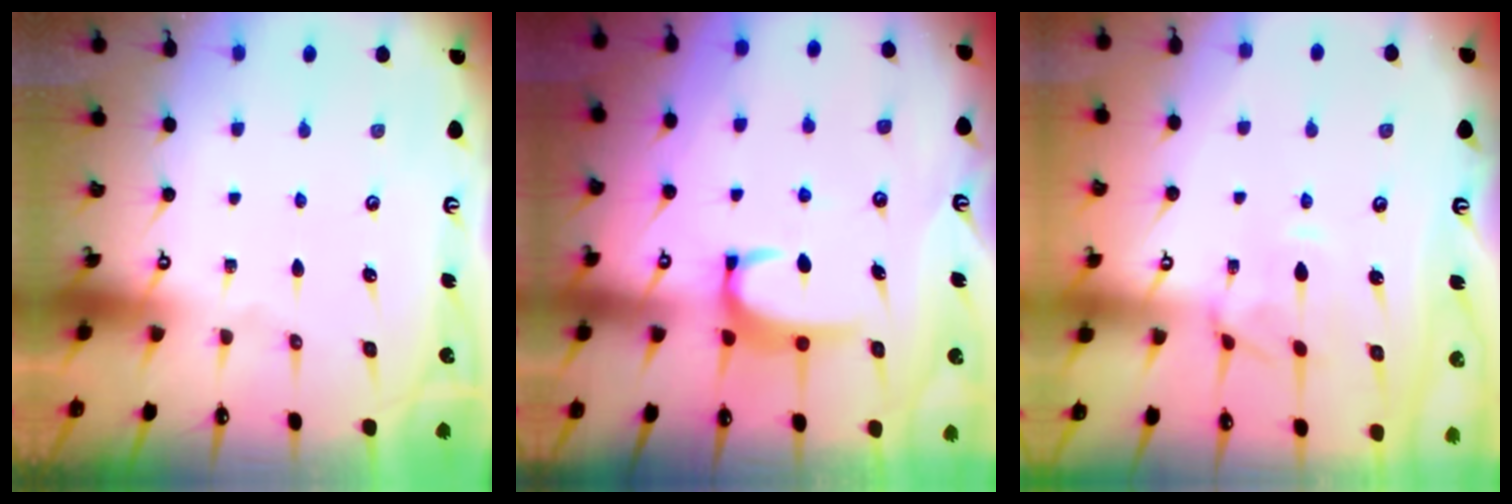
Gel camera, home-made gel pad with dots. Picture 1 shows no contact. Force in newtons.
{"total": 3.5, "press": 3.4, "slide": 0.5}
{"total": 0.6, "press": 0.0, "slide": 0.6}